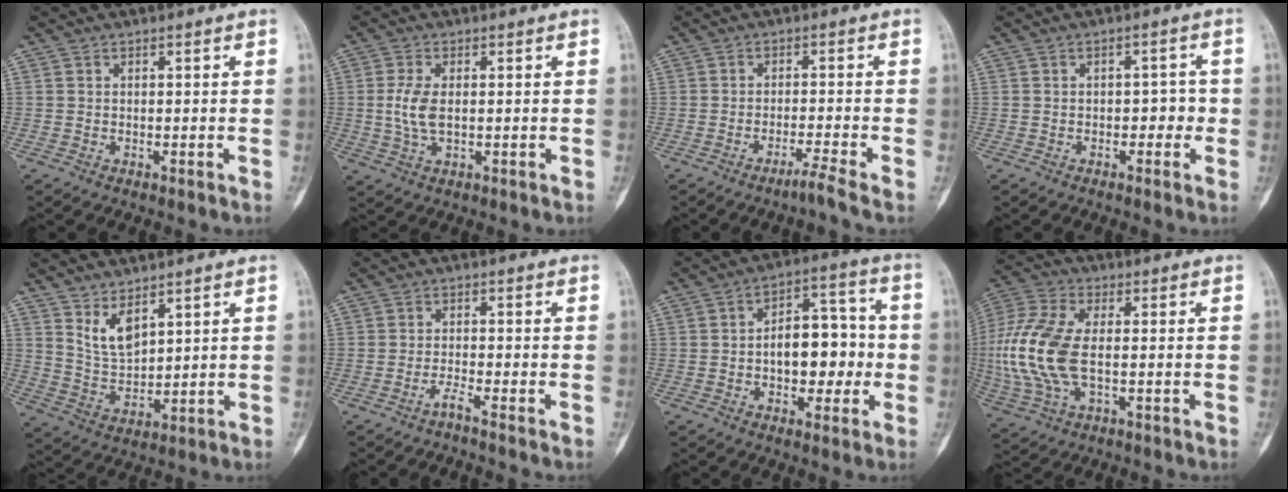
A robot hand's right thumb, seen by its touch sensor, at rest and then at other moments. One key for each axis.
{"total": 5.2, "fx": 0.2, "fy": 2.7, "fz": 4.5, "tx": -0.099, "ty": 0.000, "tz": 0.002}
{"total": 2.9, "fx": -2.3, "fy": -1.0, "fz": 1.5, "tx": -0.039, "ty": 0.011, "tz": -0.046}
{"total": 3.1, "fx": -0.8, "fy": 2.1, "fz": 2.1, "tx": 0.000, "ty": 0.010, "tz": -0.016}
{"total": 6.3, "fx": 4.0, "fy": 2.9, "fz": 3.9, "tx": -0.055, "ty": -0.039, "tz": 0.089}
{"total": 1.8, "fx": -1.5, "fy": -0.5, "fz": 0.9, "tx": -0.027, "ty": 0.007, "tz": -0.030}
{"total": 12.5, "fx": -1.4, "fy": 7.5, "fz": 9.8, "tx": -0.101, "ty": 0.039, "tz": -0.023}
{"total": 15.7, "fx": -0.9, "fy": 8.3, "fz": 13.3, "tx": -0.313, "ty": 0.009, "tz": -0.015}